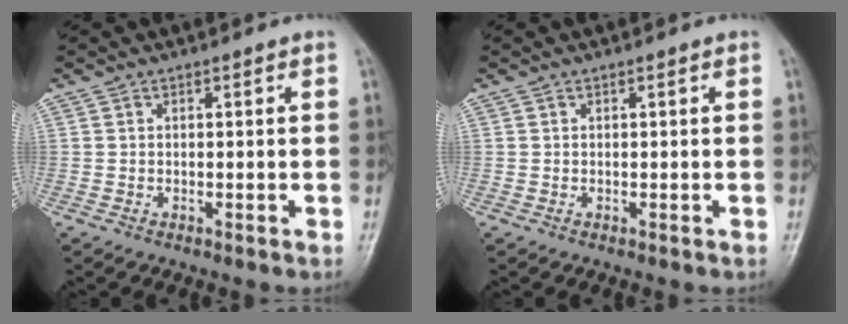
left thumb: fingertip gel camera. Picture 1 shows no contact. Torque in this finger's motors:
{"motor_torque": [-0.29, -0.25, -0.04, 0.08, -0.02]}